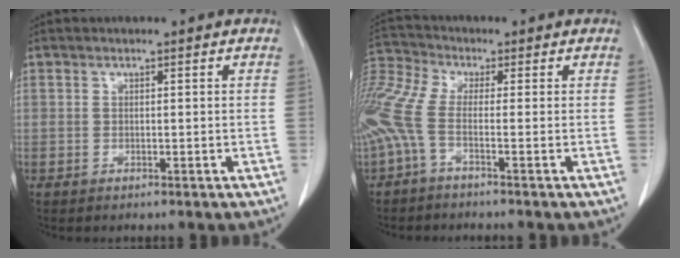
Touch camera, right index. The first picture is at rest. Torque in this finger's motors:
{"motor_torque": [2.00, -0.14, 1.02, 0.21]}